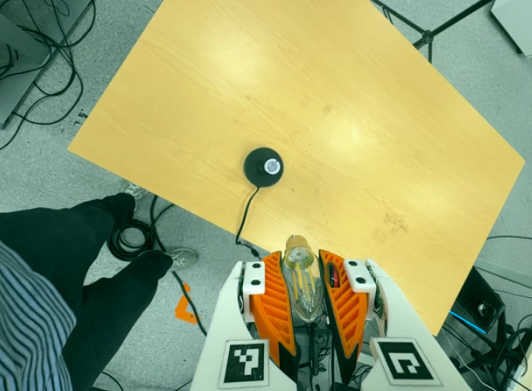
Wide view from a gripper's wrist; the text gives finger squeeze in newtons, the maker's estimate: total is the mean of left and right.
{"total": 21.9, "left": 25.0, "right": 18.7}